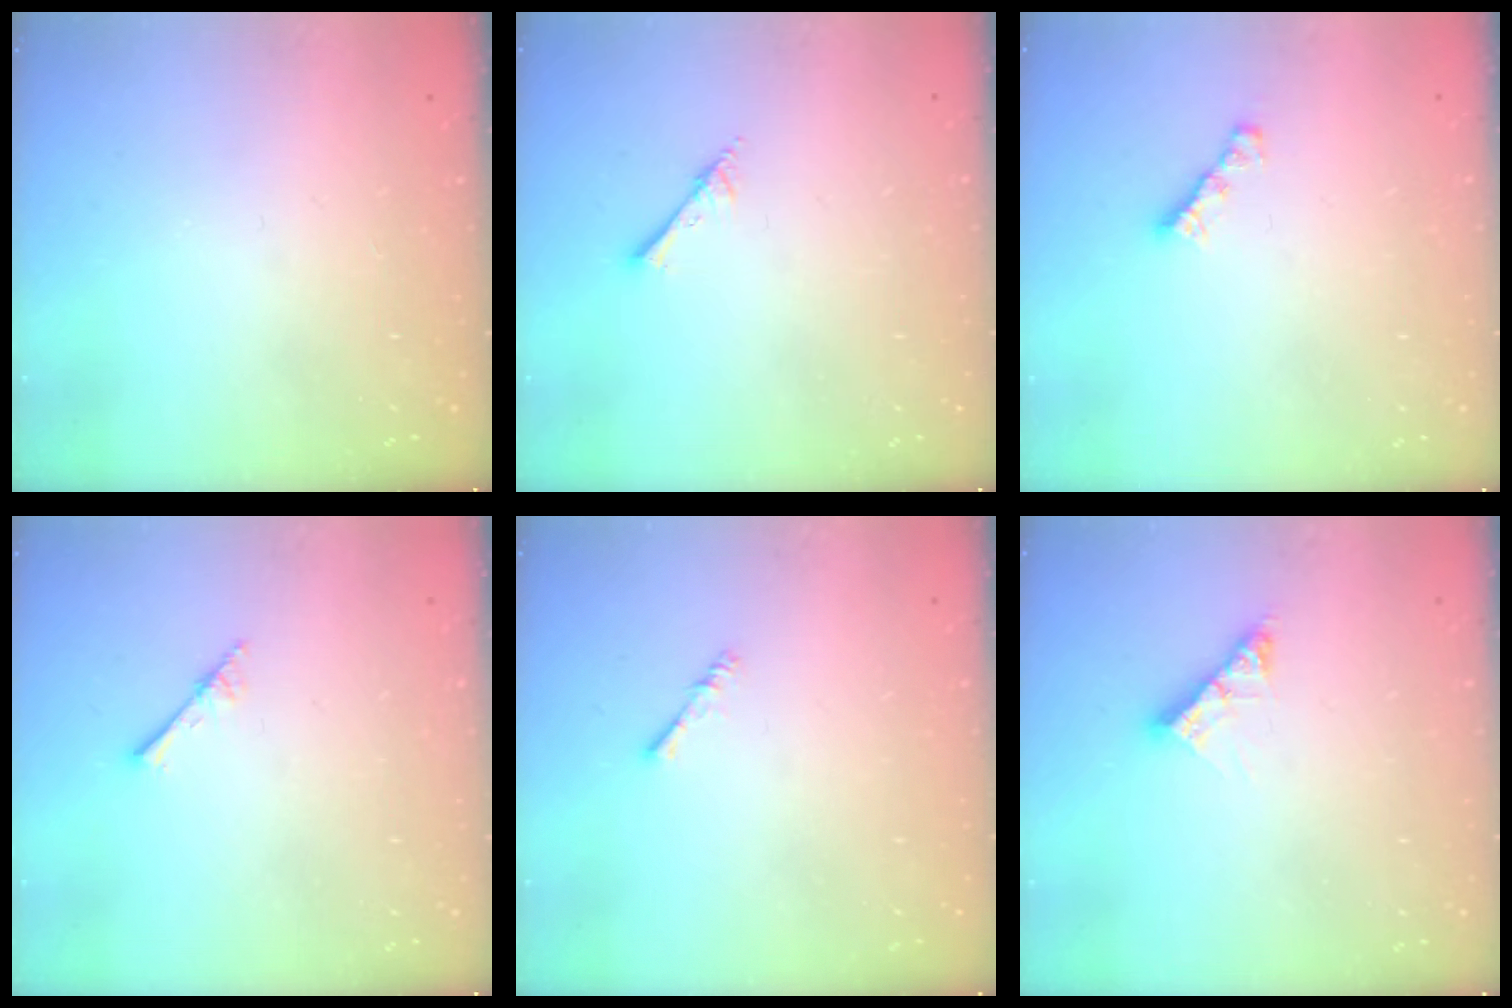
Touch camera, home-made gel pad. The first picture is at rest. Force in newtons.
{"total": 3.6, "press": 3.6, "slide": 0.4}
{"total": 3.5, "press": 3.5, "slide": 0.3}
{"total": 2.3, "press": 2.2, "slide": 0.2}
{"total": 1.4, "press": 1.4, "slide": 0.4}
{"total": 7.5, "press": 7.4, "slide": 0.7}